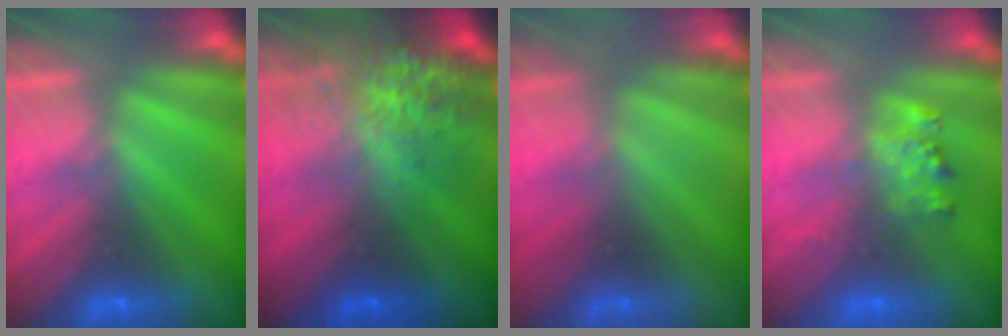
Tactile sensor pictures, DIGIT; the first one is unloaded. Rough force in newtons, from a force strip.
{"total": 7.0}
{"total": 2.2}
{"total": 2.2}